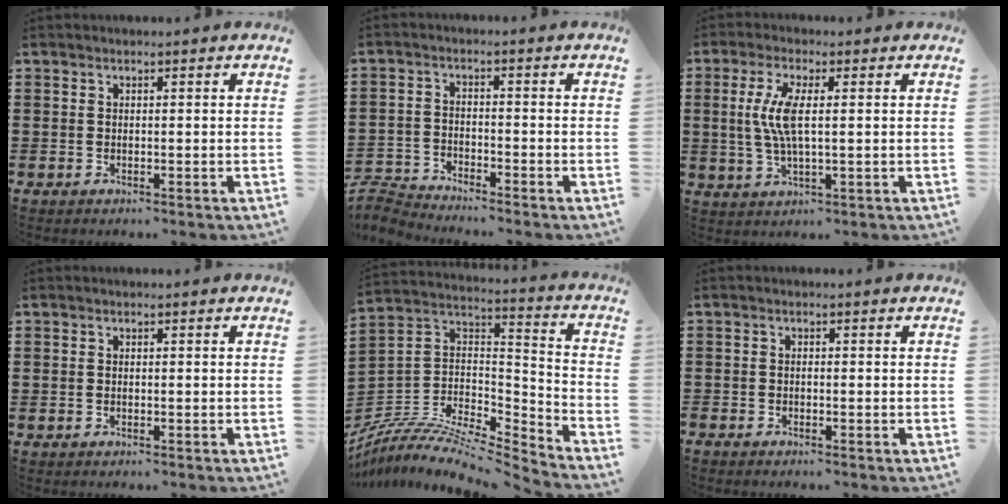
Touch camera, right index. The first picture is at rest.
{"total": 3.5, "force": [-3.4, 0.3, -0.2], "torque": [-0.018, -0.003, -0.080]}
{"total": 6.1, "force": [0.5, 1.5, 5.9], "torque": [-0.131, -0.007, 0.000]}
{"total": 0.0}
{"total": 6.6, "force": [-5.6, 1.9, 3.0], "torque": [-0.068, -0.006, -0.114]}
{"total": 0.7, "force": [-0.6, 0.1, 0.2], "torque": [-0.005, -0.002, -0.013]}